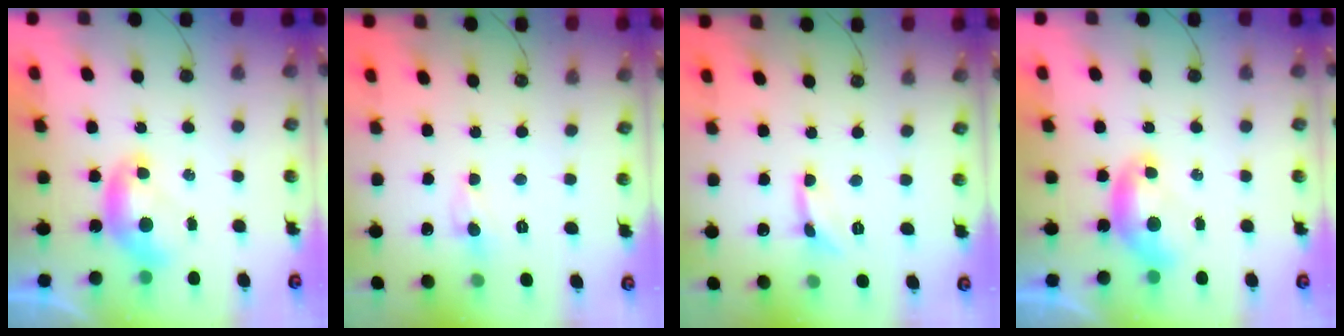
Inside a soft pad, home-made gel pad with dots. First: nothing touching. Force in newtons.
{"total": 0.0}
{"total": 0.9, "press": 0.8, "slide": 0.3}
{"total": 0.0}